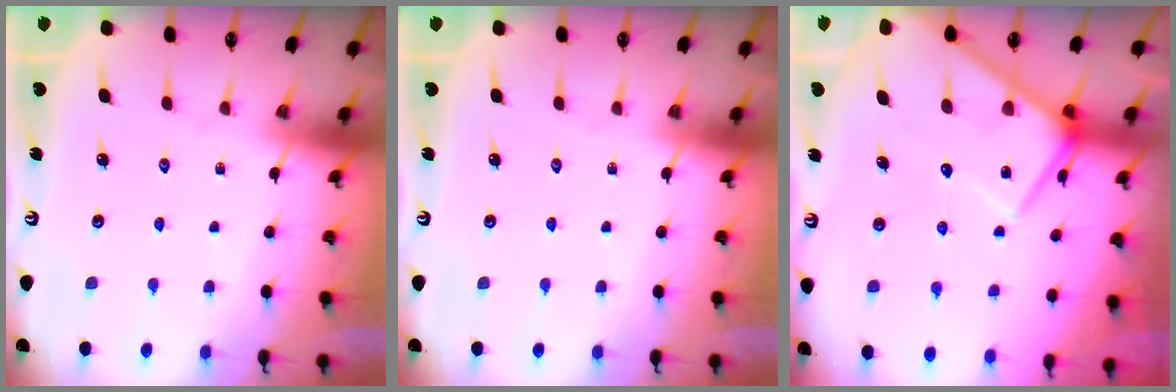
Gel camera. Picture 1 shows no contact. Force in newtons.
{"total": 0.0}
{"total": 9.7, "press": 9.7, "slide": 1.1}